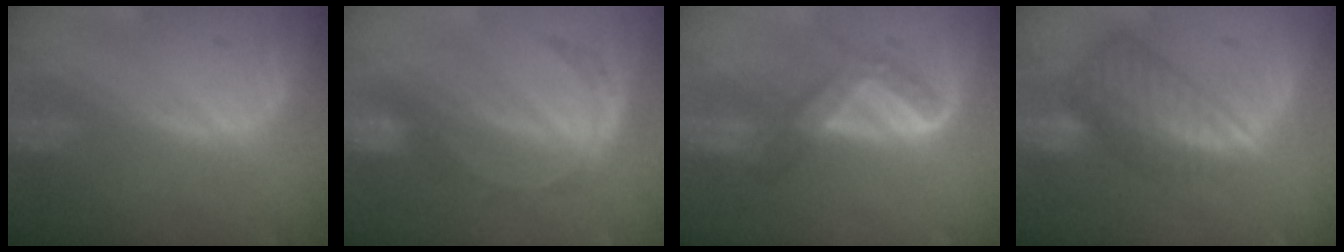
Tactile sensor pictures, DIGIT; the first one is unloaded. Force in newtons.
{"total": 5.6, "press": 4.8, "slide": 2.9}
{"total": 5.3, "press": 5.0, "slide": 1.9}
{"total": 8.8, "press": 7.7, "slide": 4.4}